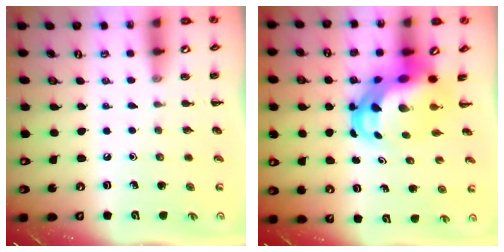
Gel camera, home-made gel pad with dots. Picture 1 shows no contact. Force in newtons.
{"total": 8.8, "press": 8.5, "slide": 2.5}